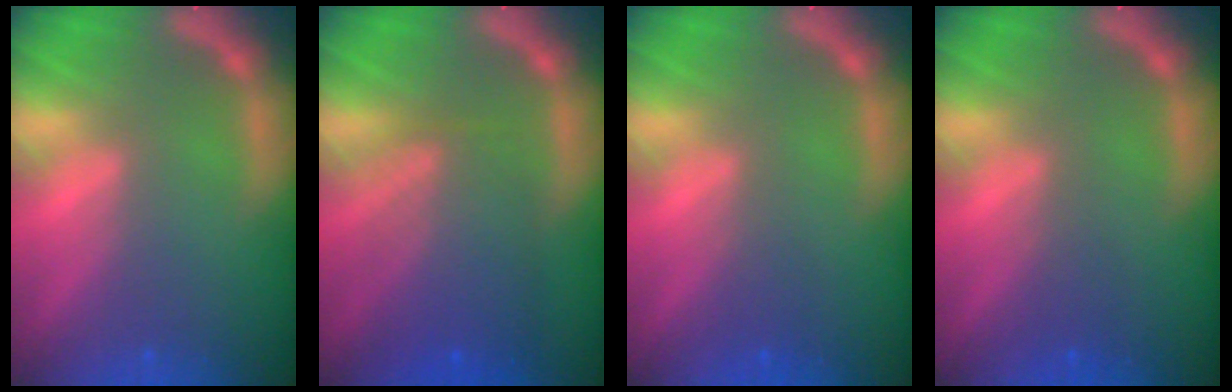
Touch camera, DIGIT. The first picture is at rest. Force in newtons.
{"total": 6.5}
{"total": 1.4}
{"total": 1.4}